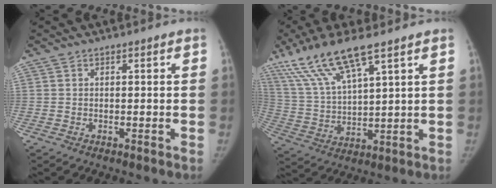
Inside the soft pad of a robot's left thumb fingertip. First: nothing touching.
{"total": 14.0, "force": [9.4, 2.8, 10.0], "torque": [-0.209, -0.032, 0.196]}